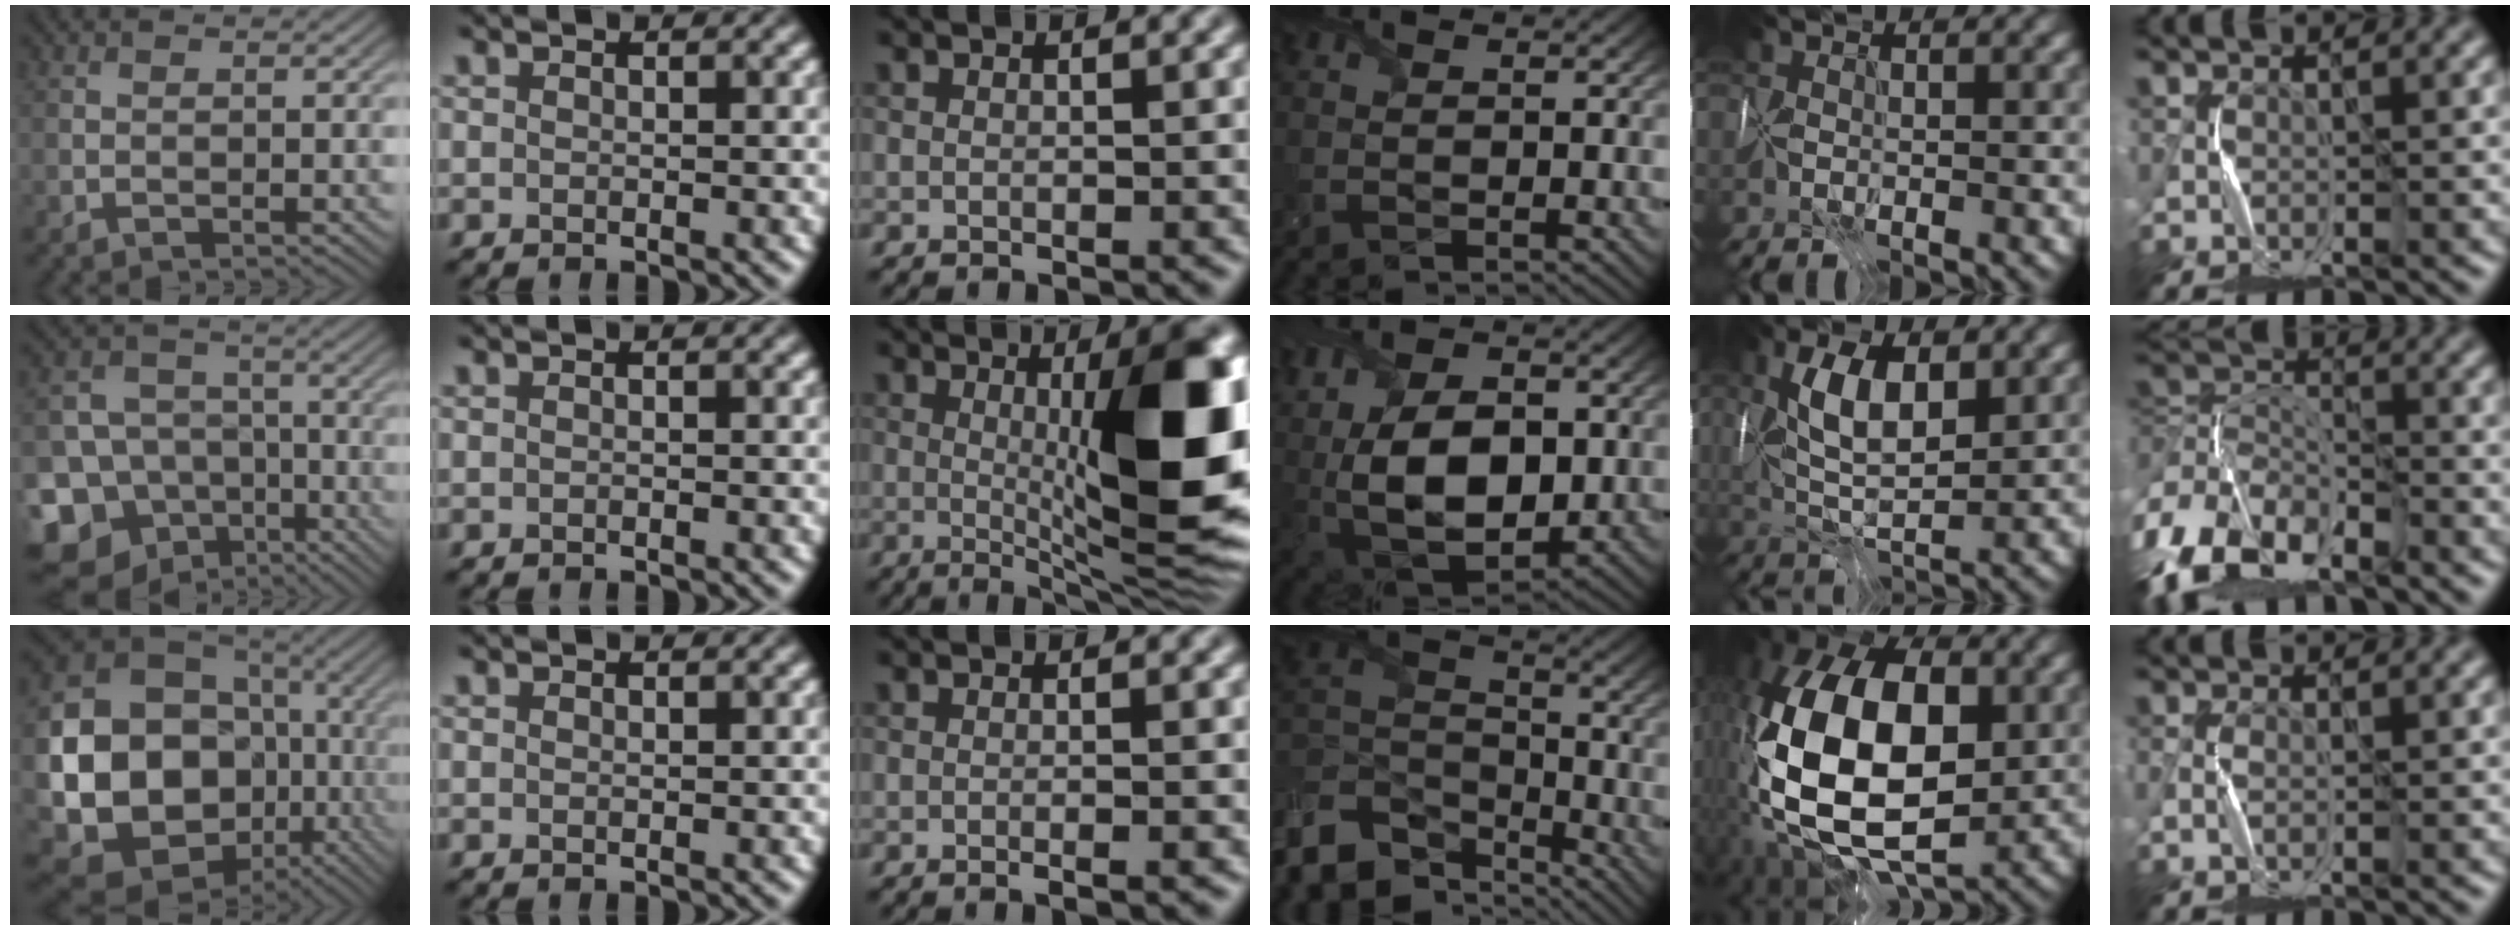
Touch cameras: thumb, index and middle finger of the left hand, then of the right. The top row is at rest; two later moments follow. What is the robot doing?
{"motion": "wrap", "object": "scarf"}